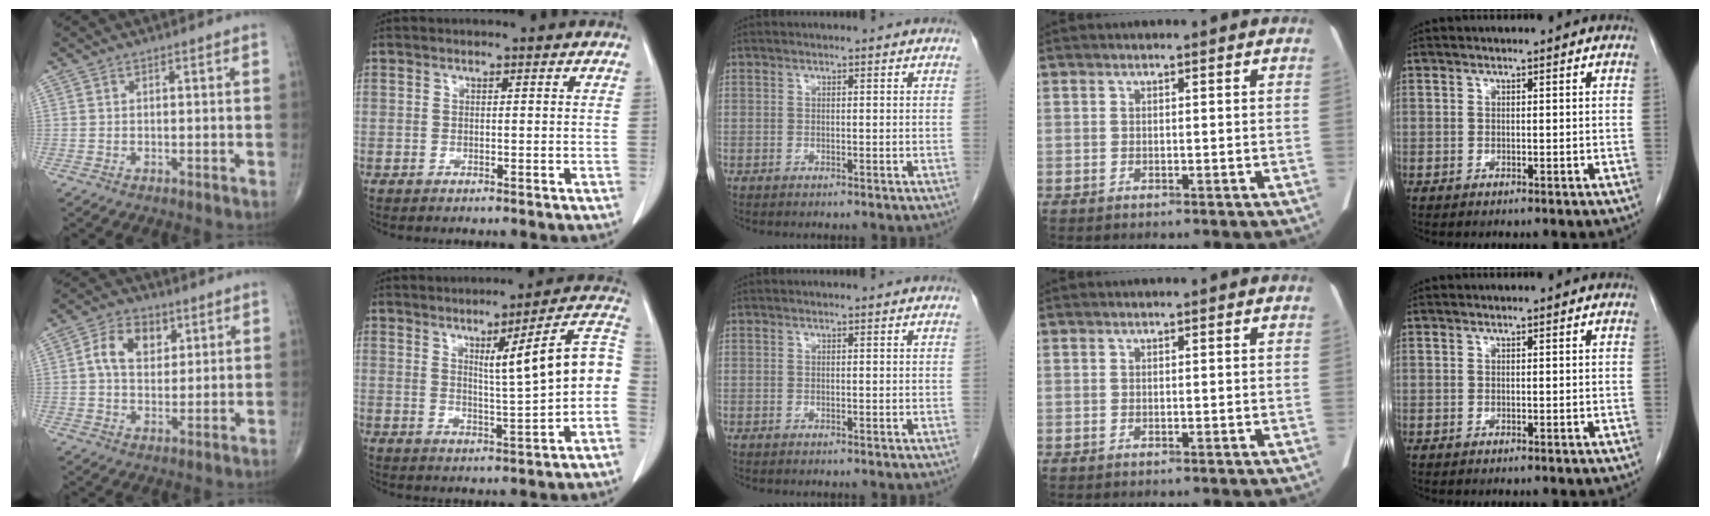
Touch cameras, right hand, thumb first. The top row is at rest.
{"thumb": {"total": 8.3, "force": [2.4, 5.7, 5.5], "torque": [-0.074, -0.003, 0.038]}, "index": {"total": 10.6, "force": [0.7, 0.0, 10.6], "torque": [-0.144, 0.018, 0.012]}}